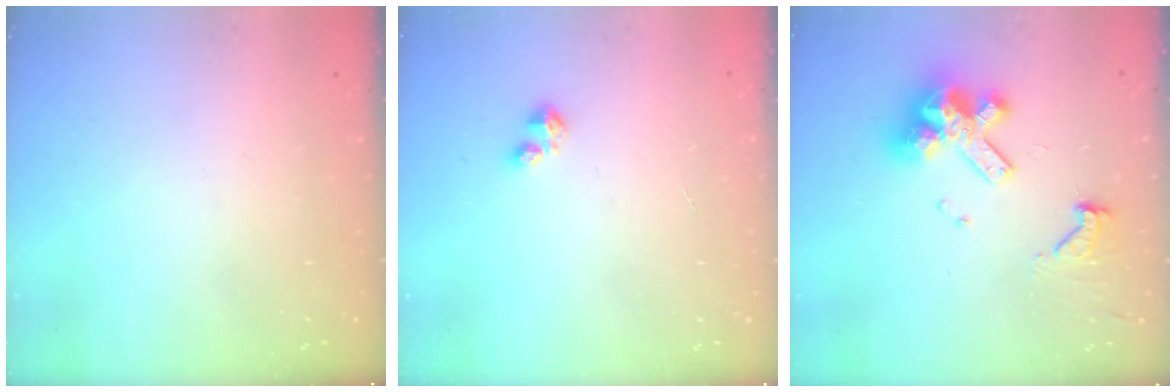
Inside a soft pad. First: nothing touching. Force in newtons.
{"total": 1.6, "press": 1.6, "slide": 0.3}
{"total": 14.4, "press": 14.4, "slide": 1.3}